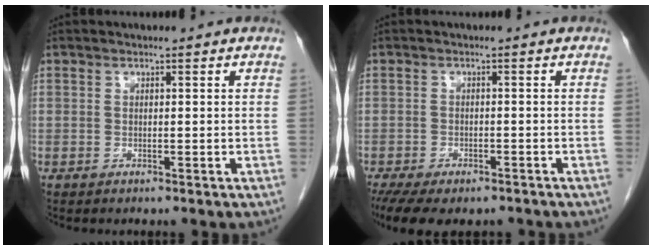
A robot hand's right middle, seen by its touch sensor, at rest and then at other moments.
{"total": 11.0, "force": [-8.2, 4.7, 5.6], "torque": [-0.109, -0.012, -0.113]}